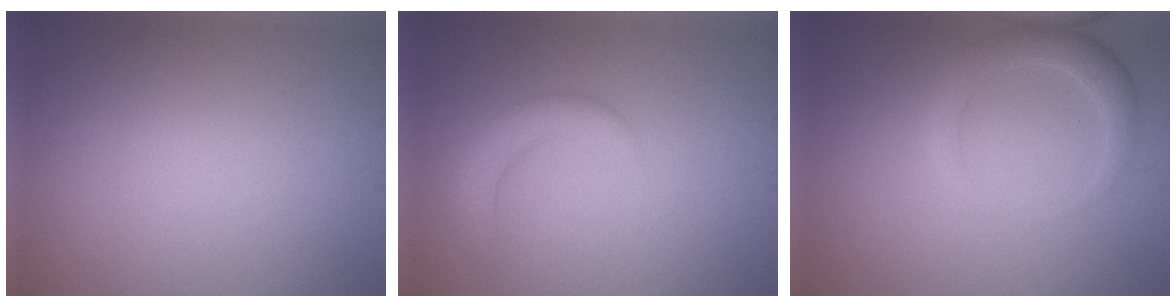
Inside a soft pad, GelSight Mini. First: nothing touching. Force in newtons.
{"total": 2.6, "press": 2.5, "slide": 0.3}
{"total": 2.6, "press": 2.6, "slide": 0.2}